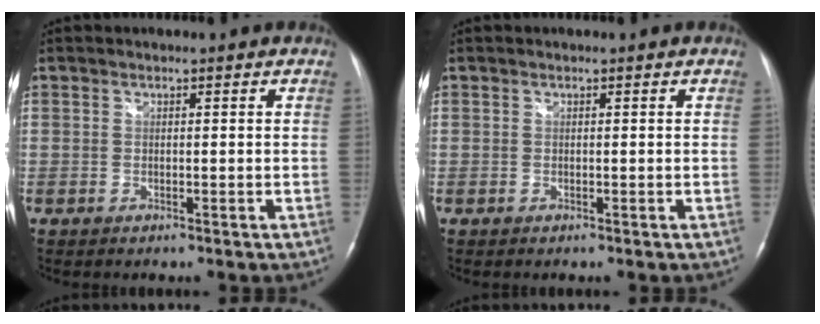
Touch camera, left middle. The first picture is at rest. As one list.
[{"total": 0.0}]